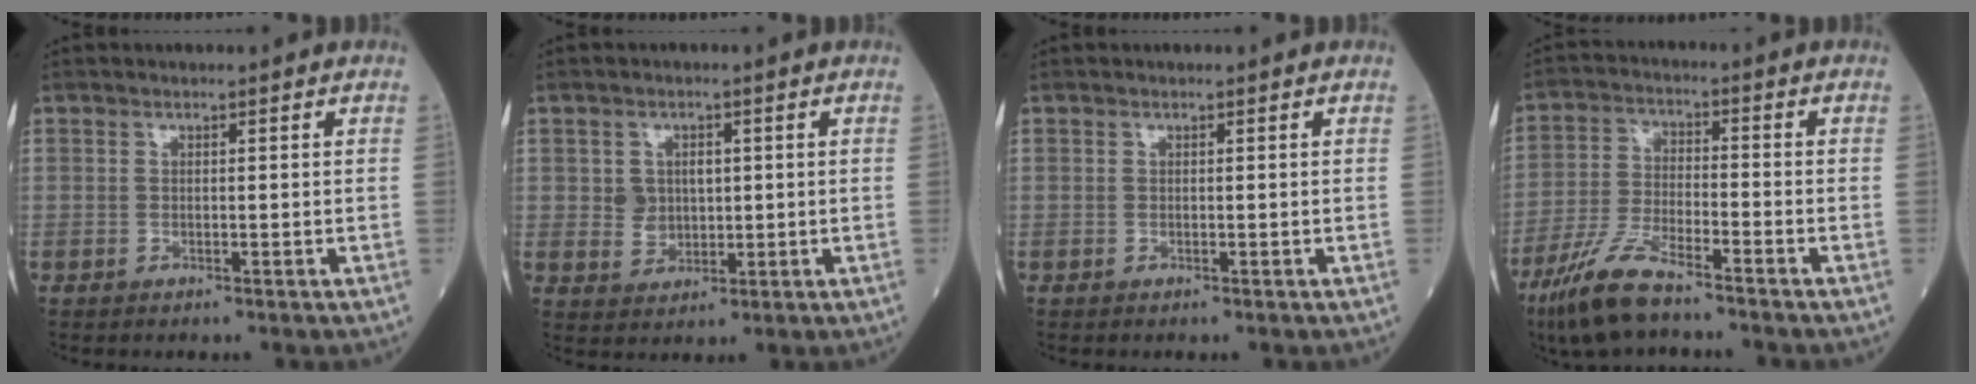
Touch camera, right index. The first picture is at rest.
{"total": 3.8, "force": [0.7, 3.2, 1.9], "torque": [-0.031, 0.005, 0.018]}
{"total": 0.0}
{"total": 9.5, "force": [-7.2, 1.6, 6.0], "torque": [-0.133, -0.025, -0.141]}